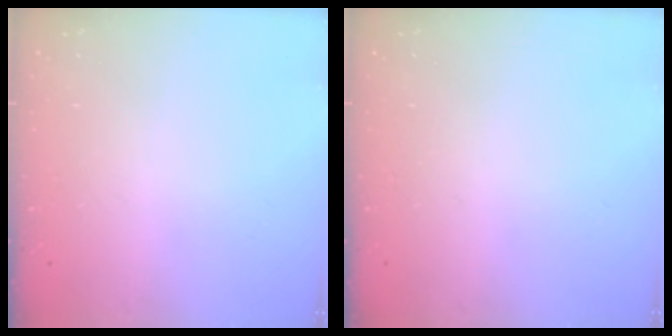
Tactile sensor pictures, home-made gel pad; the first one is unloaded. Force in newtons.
{"total": 0.0}